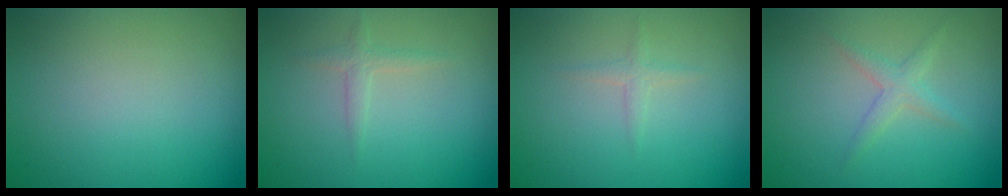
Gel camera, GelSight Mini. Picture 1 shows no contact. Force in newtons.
{"total": 1.1, "press": 1.1, "slide": 0.1}
{"total": 0.9, "press": 0.9, "slide": 0.0}
{"total": 1.6, "press": 1.6, "slide": 0.1}